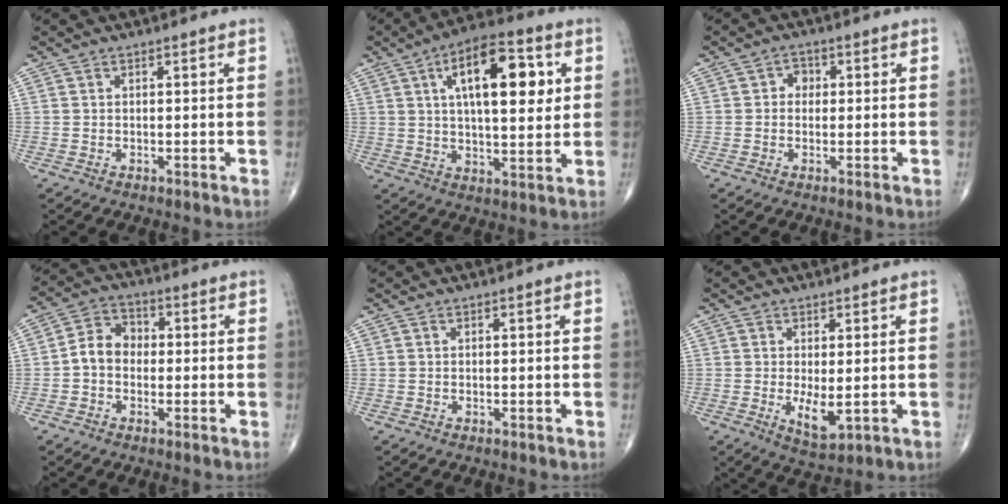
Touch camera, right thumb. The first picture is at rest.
{"total": 17.3, "force": [5.0, 7.4, 14.9], "torque": [-0.208, -0.002, 0.075]}
{"total": 2.4, "force": [0.2, 2.1, 1.2], "torque": [0.000, 0.007, -0.005]}
{"total": 6.1, "force": [-0.9, 4.9, 3.6], "torque": [-0.047, 0.026, -0.030]}
{"total": 0.0}
{"total": 4.8, "force": [-0.4, 1.8, 4.4], "torque": [-0.072, -0.017, 0.002]}